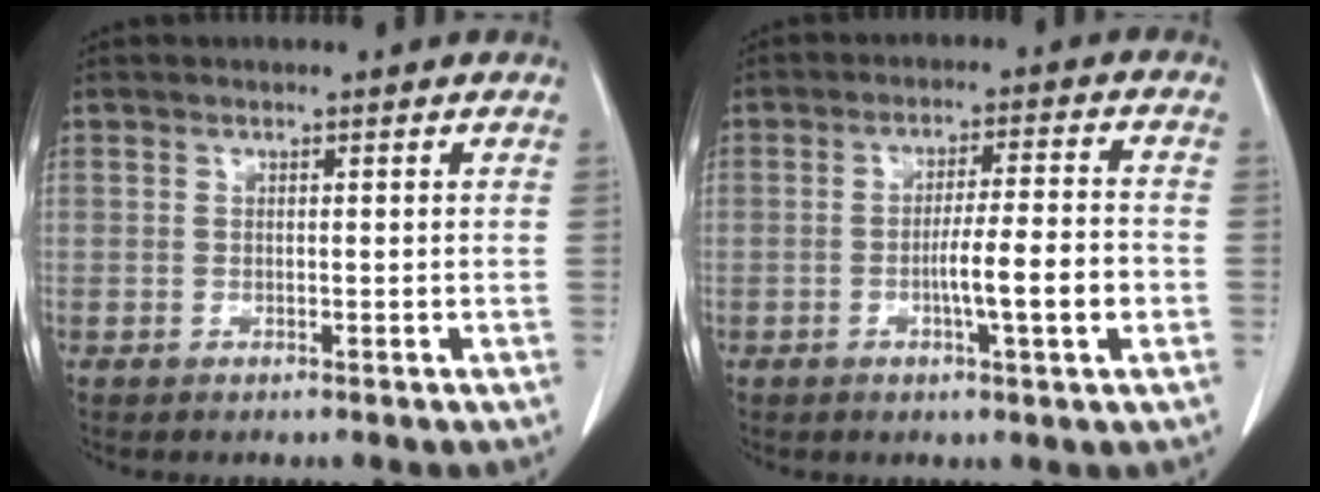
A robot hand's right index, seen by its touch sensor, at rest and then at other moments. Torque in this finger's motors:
{"motor_torque": [1.13, -0.37, 0.56, 0.08]}